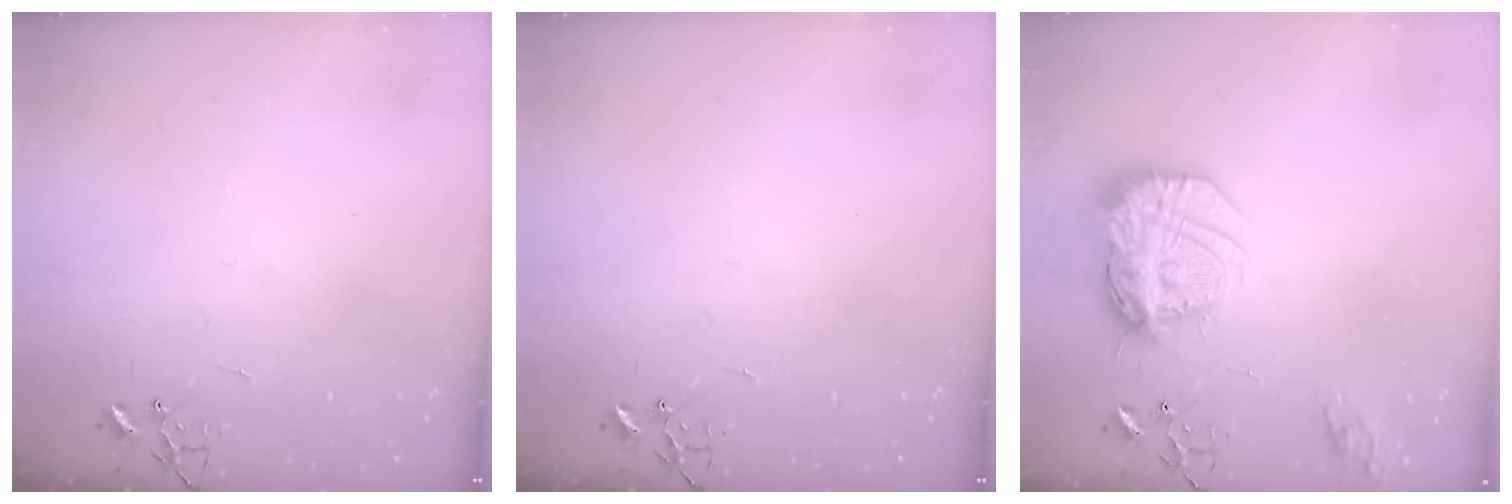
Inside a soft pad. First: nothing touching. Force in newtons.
{"total": 0.0}
{"total": 18.9, "press": 18.8, "slide": 1.8}